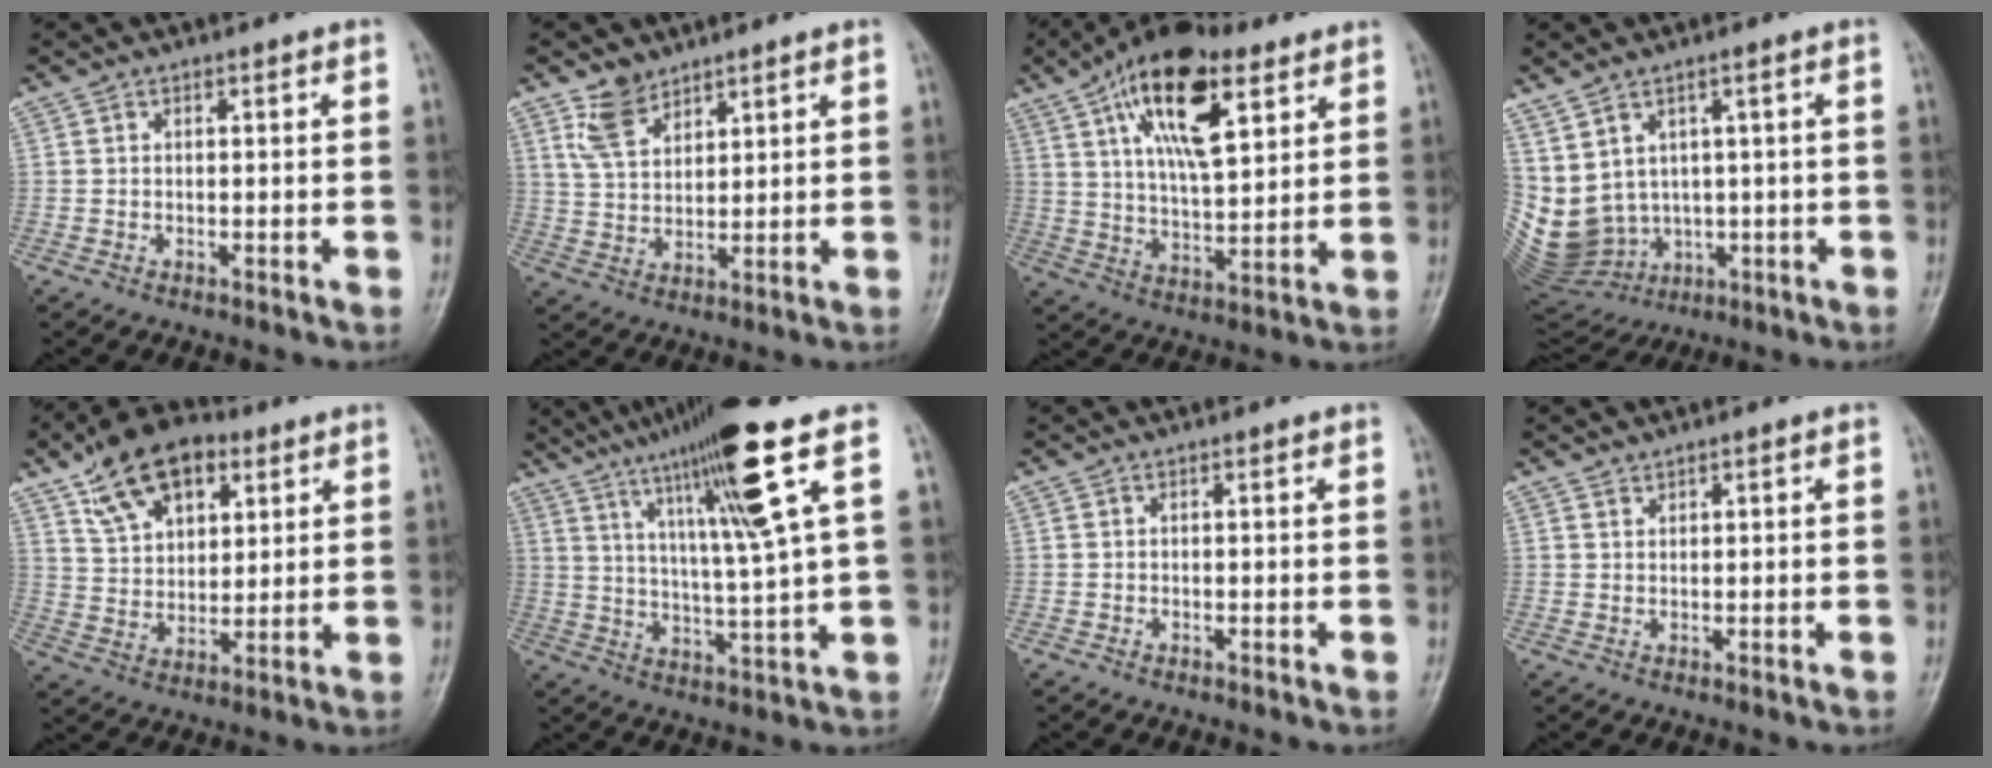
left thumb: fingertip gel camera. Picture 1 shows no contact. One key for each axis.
{"total": 6.2, "fx": 4.3, "fy": 3.4, "fz": 2.8, "tx": -0.040, "ty": -0.028, "tz": 0.094}
{"total": 19.0, "fx": 9.0, "fy": 8.1, "fz": 14.6, "tx": -0.226, "ty": -0.022, "tz": 0.155}
{"total": 17.2, "fx": 0.8, "fy": 13.5, "fz": 10.7, "tx": -0.246, "ty": 0.007, "tz": 0.054}
{"total": 15.2, "fx": 8.0, "fy": 8.9, "fz": 9.4, "tx": -0.124, "ty": -0.016, "tz": 0.141}
{"total": 17.0, "fx": 8.2, "fy": -0.1, "fz": 14.9, "tx": -0.249, "ty": -0.024, "tz": 0.140}
{"total": 0.0}
{"total": 1.0, "fx": 0.8, "fy": 0.5, "fz": 0.2, "tx": 0.004, "ty": -0.004, "tz": 0.015}